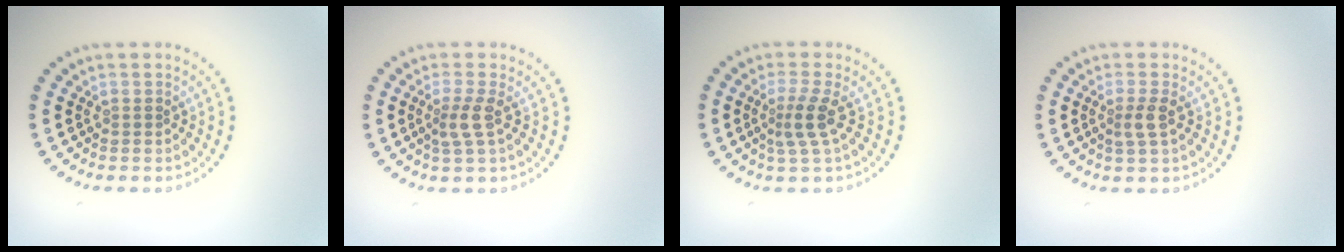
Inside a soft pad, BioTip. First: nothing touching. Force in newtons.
{"total": 2.1, "press": 1.6, "slide": 1.3}
{"total": 2.5, "press": 1.8, "slide": 1.8}
{"total": 1.8, "press": 1.5, "slide": 1.0}